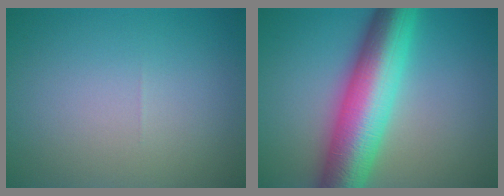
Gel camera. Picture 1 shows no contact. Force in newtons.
{"total": 10.8, "press": 10.8, "slide": 0.2}